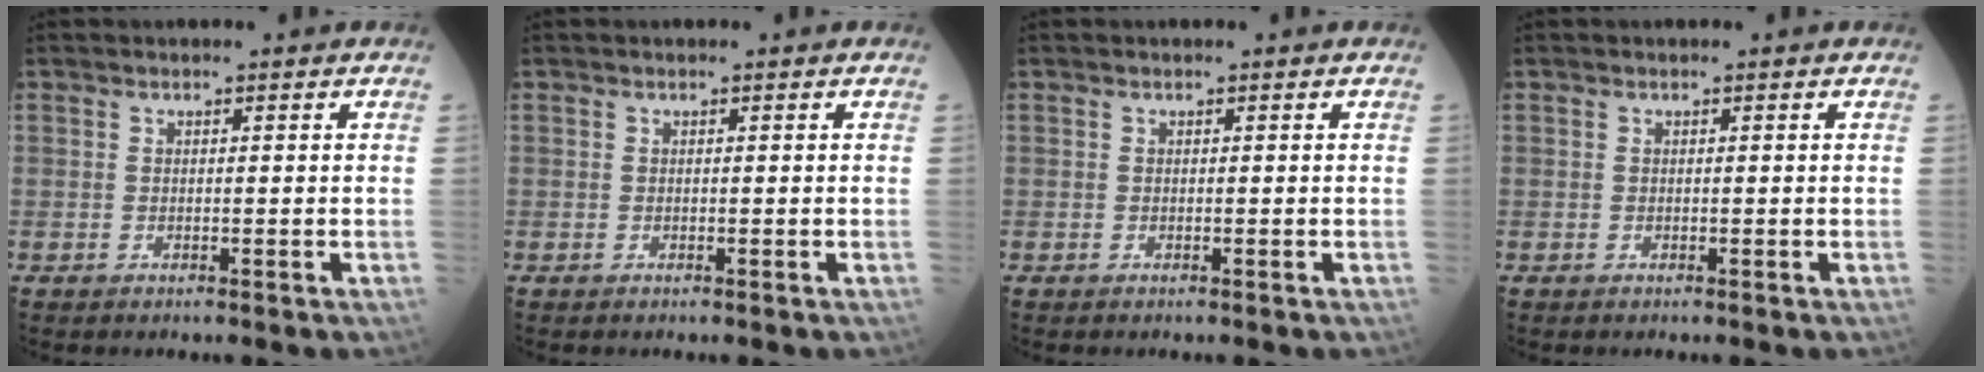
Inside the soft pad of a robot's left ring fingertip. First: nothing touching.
{"total": 0.0}
{"total": 0.0}
{"total": 0.0}